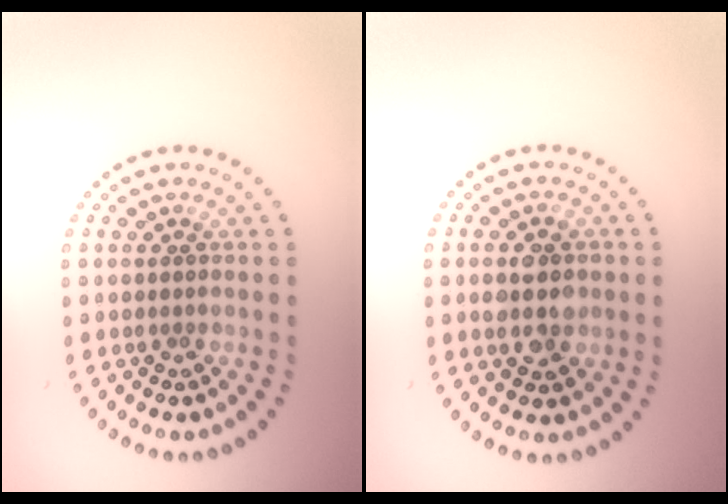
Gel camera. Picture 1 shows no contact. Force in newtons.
{"total": 4.0, "press": 4.0, "slide": 0.1}